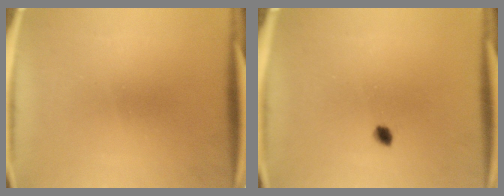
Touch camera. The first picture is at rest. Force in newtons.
{"total": 1.5}